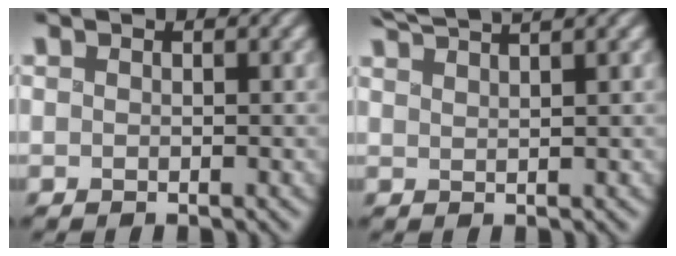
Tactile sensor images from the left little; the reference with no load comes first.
{"total": 3.5, "force": [3.2, -0.3, 1.3], "torque": [-0.031, 0.017, 0.058]}